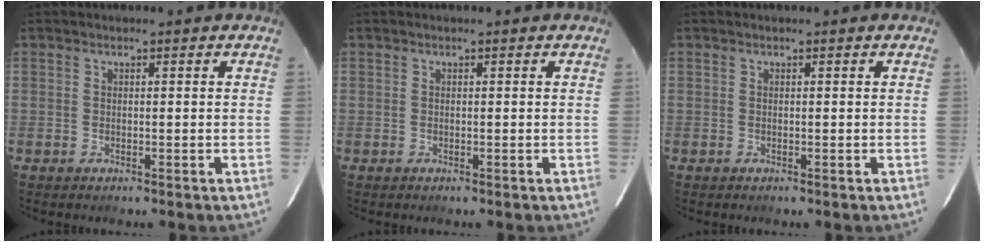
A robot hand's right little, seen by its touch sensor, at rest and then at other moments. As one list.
[{"total": 0.0}, {"total": 0.0}]